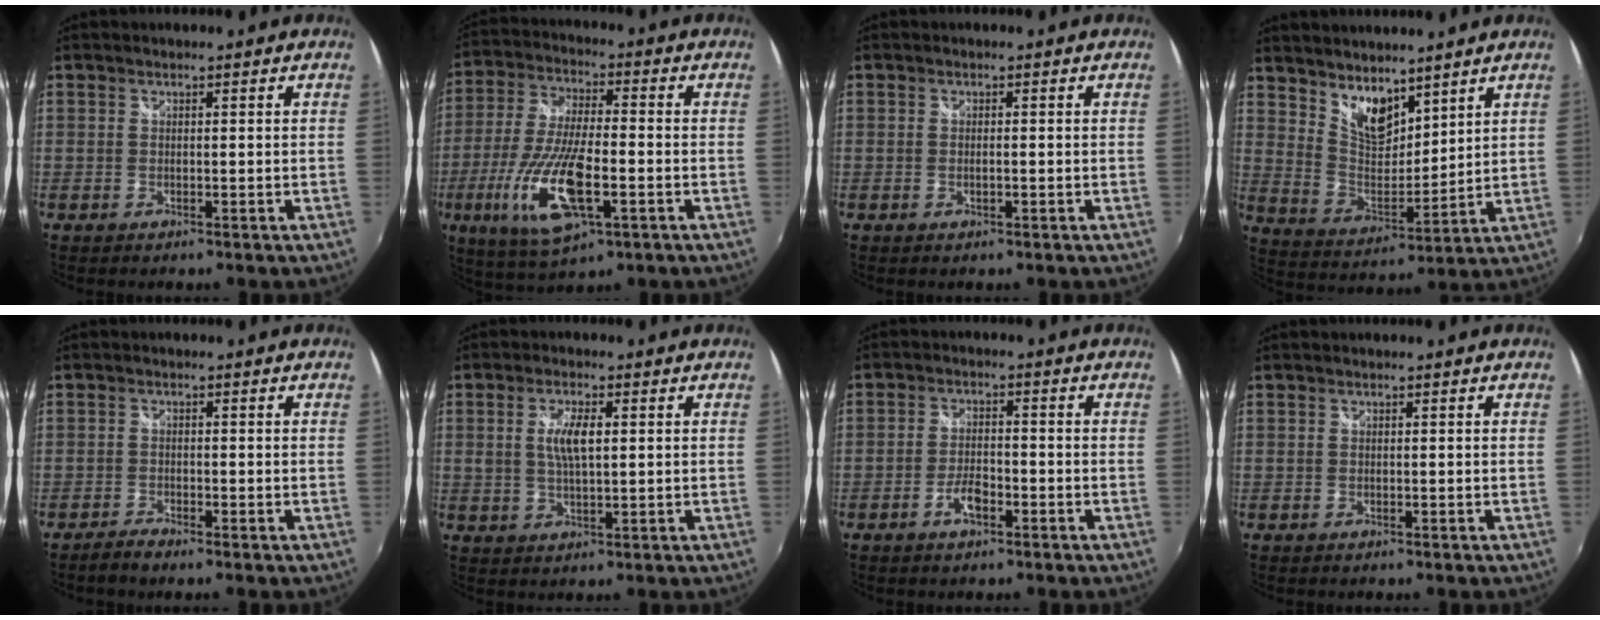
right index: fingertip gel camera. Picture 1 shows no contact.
{"total": 16.5, "force": [-5.5, 5.1, 14.7], "torque": [-0.311, -0.023, -0.101]}
{"total": 1.1, "force": [-0.3, 0.4, 1.0], "torque": [-0.020, -0.001, -0.006]}
{"total": 9.9, "force": [7.4, 4.6, 4.5], "torque": [-0.074, 0.000, 0.147]}
{"total": 1.5, "force": [-1.4, -0.1, 0.5], "torque": [-0.018, -0.004, -0.031]}
{"total": 5.5, "force": [1.0, 1.9, 5.0], "torque": [-0.095, 0.002, 0.020]}
{"total": 4.4, "force": [-2.3, 1.9, 3.2], "torque": [-0.070, 0.003, -0.042]}
{"total": 0.0}